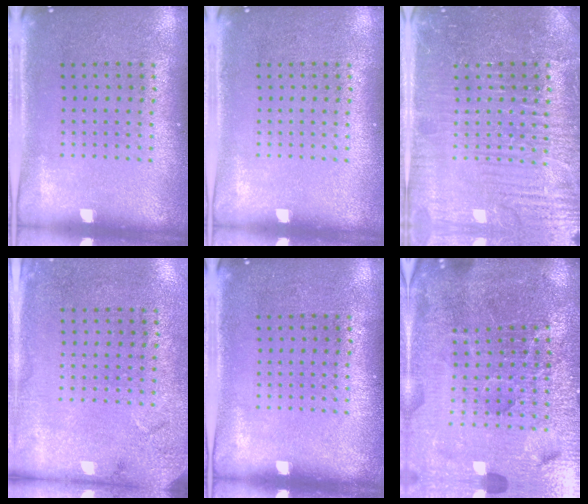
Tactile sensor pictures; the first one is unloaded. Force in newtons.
{"total": 0.0}
{"total": 4.7, "press": 4.6, "slide": 1.1}
{"total": 2.7, "press": 2.2, "slide": 1.6}
{"total": 0.0}
{"total": 6.4, "press": 5.7, "slide": 2.9}